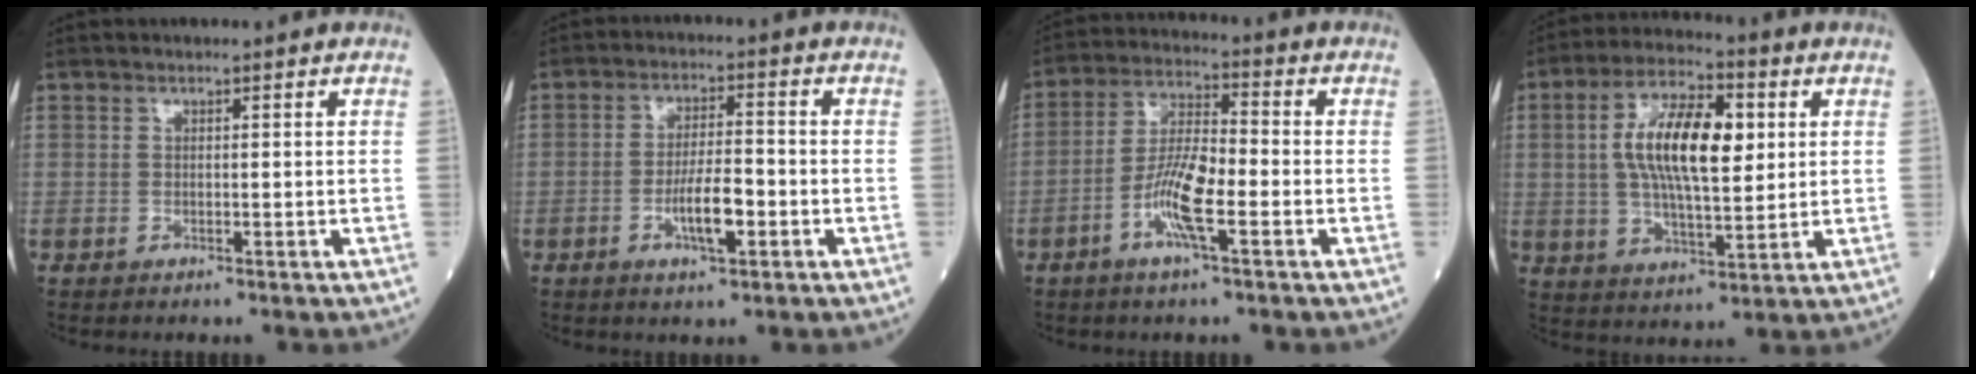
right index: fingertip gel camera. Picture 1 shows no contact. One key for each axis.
{"total": 6.1, "fx": -2.3, "fy": 1.3, "fz": 5.5, "tx": -0.103, "ty": 0.001, "tz": -0.040}
{"total": 8.8, "fx": -3.3, "fy": 1.3, "fz": 8.0, "tx": -0.155, "ty": 0.000, "tz": -0.068}
{"total": 13.1, "fx": 2.3, "fy": 4.4, "fz": 12.1, "tx": -0.229, "ty": 0.016, "tz": 0.039}